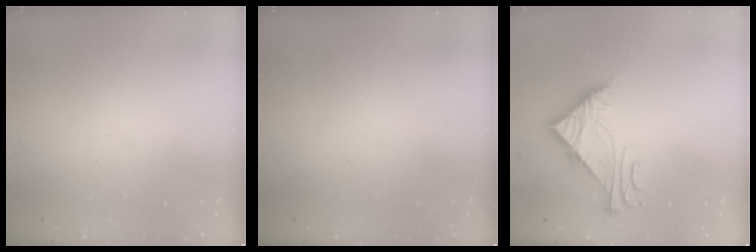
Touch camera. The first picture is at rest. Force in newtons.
{"total": 0.0}
{"total": 7.0, "press": 7.0, "slide": 0.4}